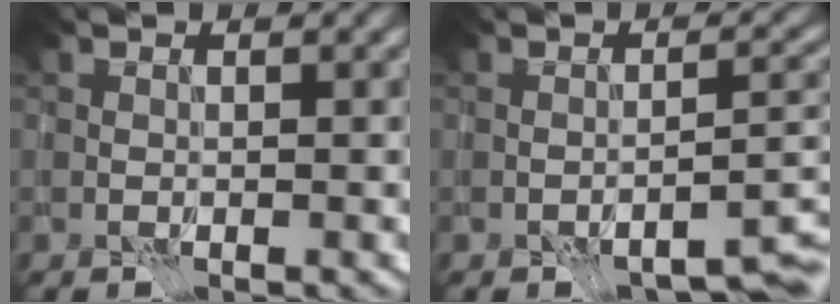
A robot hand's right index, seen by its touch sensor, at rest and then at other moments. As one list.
[{"total": 4.0, "force": [-2.8, 0.8, 2.7], "torque": [-0.037, 0.005, -0.040]}]